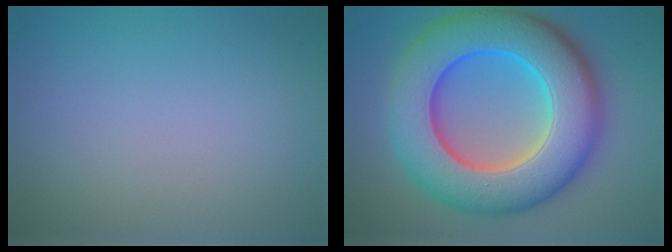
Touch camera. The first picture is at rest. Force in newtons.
{"total": 13.9, "press": 13.9, "slide": 0.2}